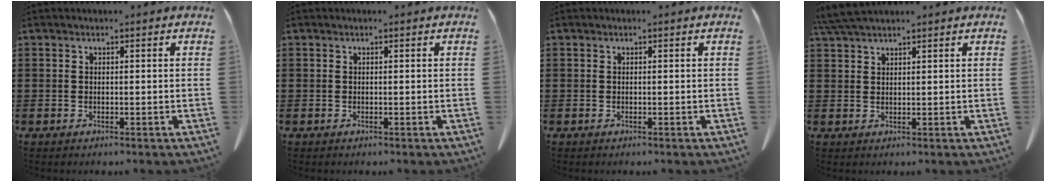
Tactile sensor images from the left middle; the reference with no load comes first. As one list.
[{"total": 0.0}, {"total": 0.0}, {"total": 3.9, "force": [3.3, 0.3, 2.1], "torque": [-0.050, -0.003, 0.065]}]